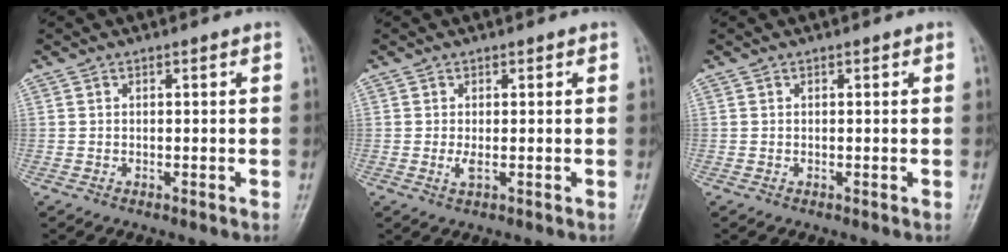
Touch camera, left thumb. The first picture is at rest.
{"total": 1.6, "force": [0.1, 0.7, 1.5], "torque": [-0.029, -0.004, 0.003]}
{"total": 0.0}